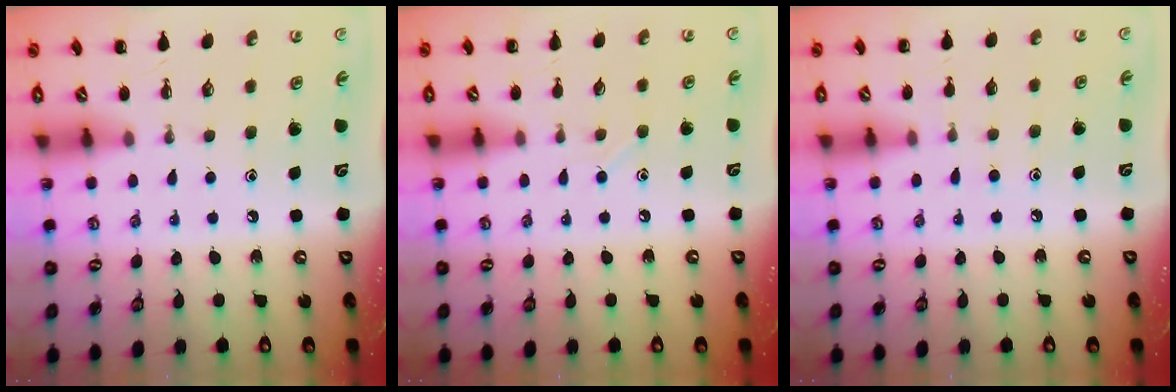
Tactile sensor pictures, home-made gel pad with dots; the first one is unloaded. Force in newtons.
{"total": 3.0, "press": 2.8, "slide": 1.0}
{"total": 5.3, "press": 5.0, "slide": 1.7}